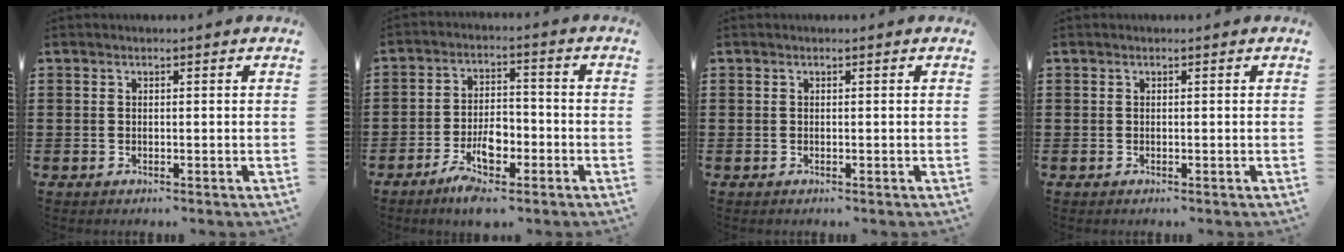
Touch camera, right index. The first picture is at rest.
{"total": 5.8, "force": [-3.4, 2.7, 3.9], "torque": [-0.077, 0.010, -0.065]}
{"total": 0.0}
{"total": 0.0}